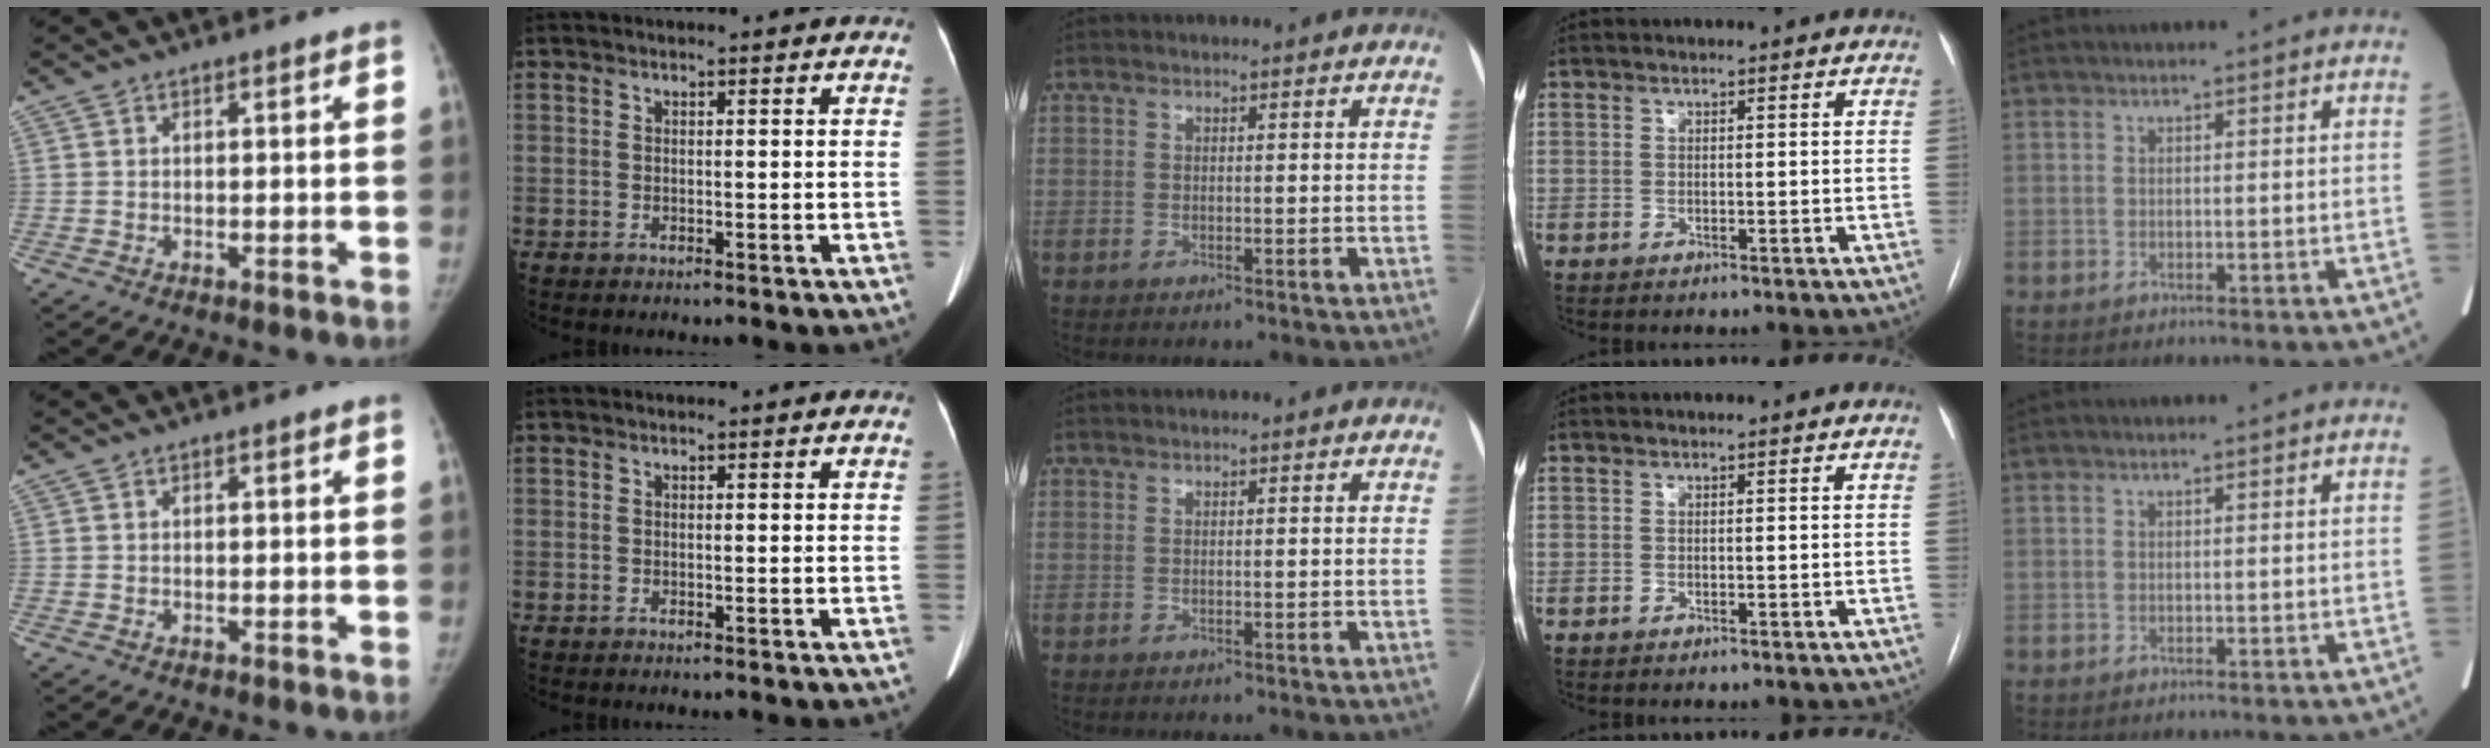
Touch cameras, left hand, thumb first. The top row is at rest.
{}